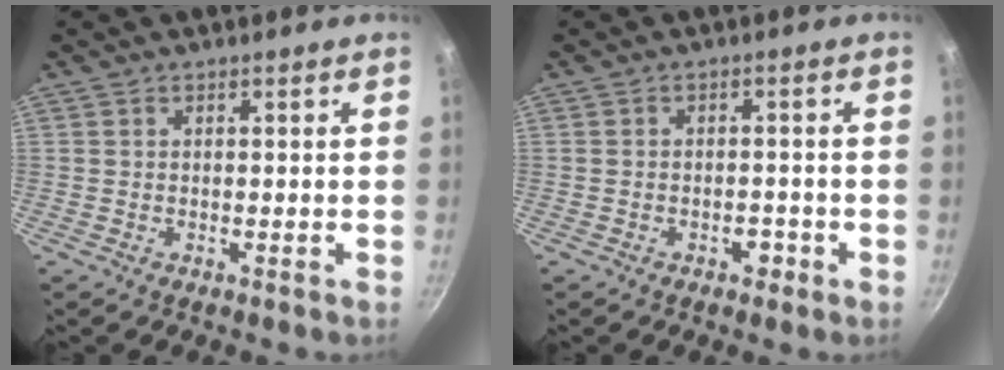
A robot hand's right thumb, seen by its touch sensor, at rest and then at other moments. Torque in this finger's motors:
{"motor_torque": [0.64, 0.48, 0.51, -0.24, 0.01]}